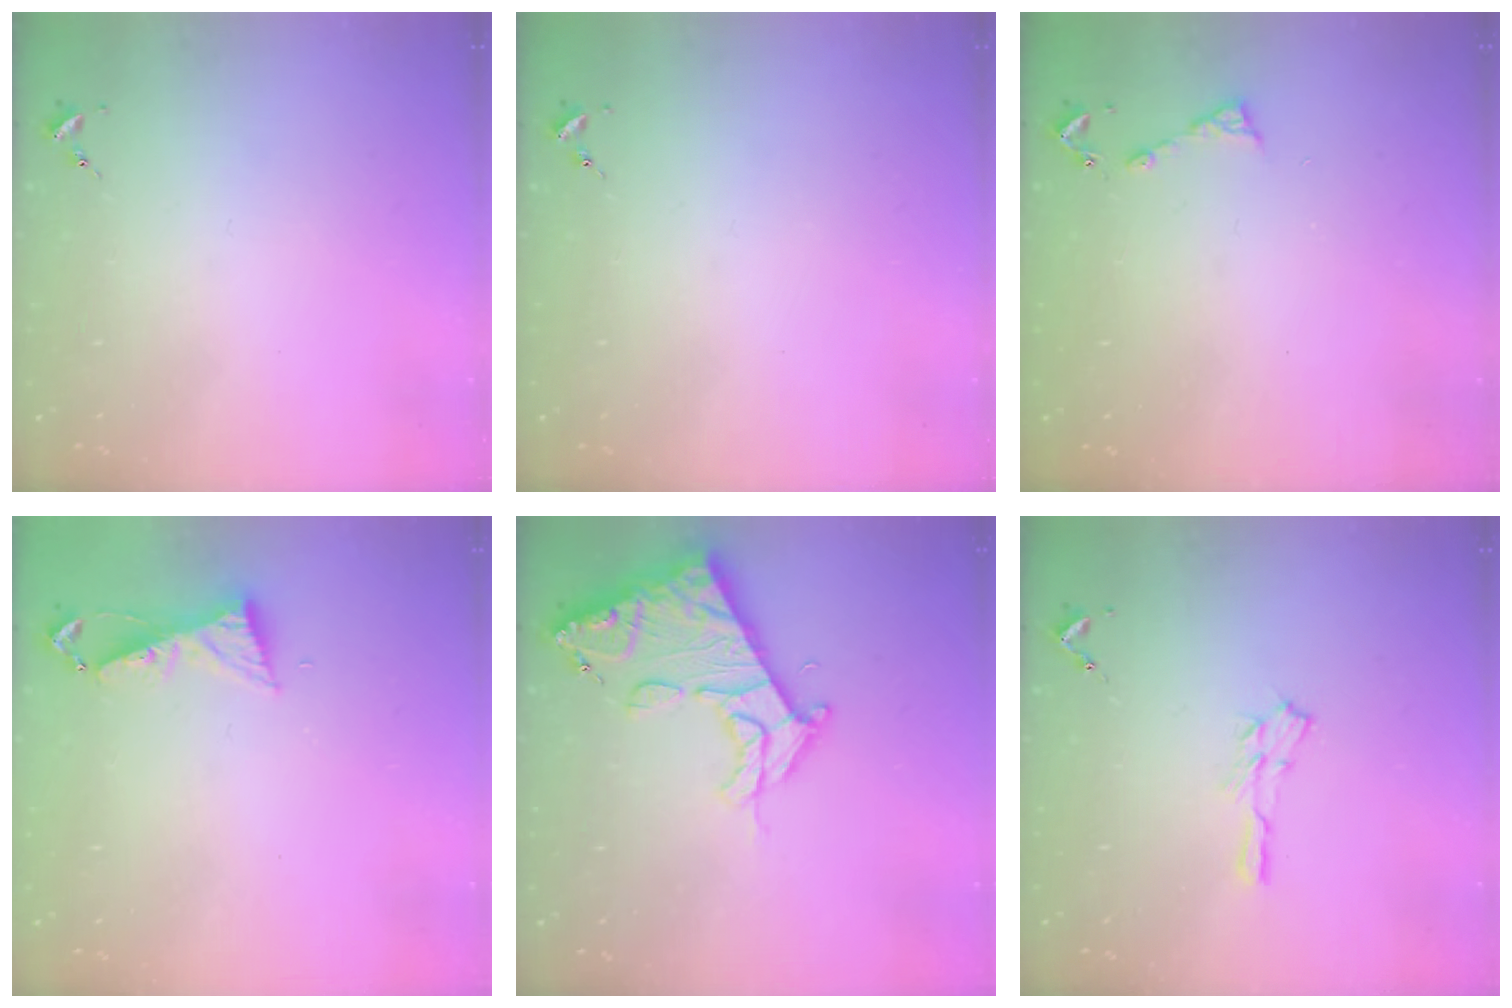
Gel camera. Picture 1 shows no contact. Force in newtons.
{"total": 0.0}
{"total": 5.6, "press": 5.6, "slide": 0.7}
{"total": 6.0, "press": 5.9, "slide": 0.7}
{"total": 15.7, "press": 15.6, "slide": 1.7}
{"total": 5.1, "press": 5.1, "slide": 0.6}